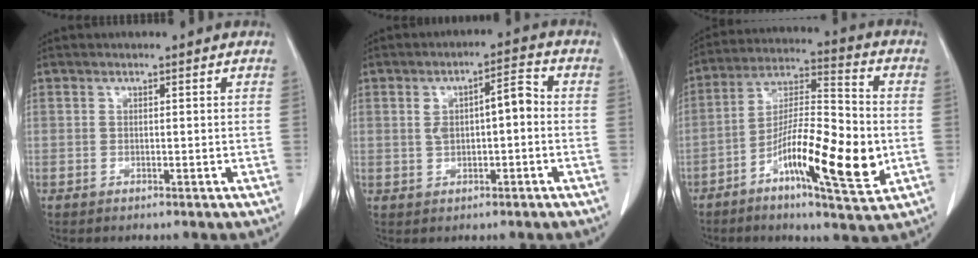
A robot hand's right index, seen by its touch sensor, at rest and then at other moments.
{"total": 5.9, "force": [0.2, 2.2, 5.5], "torque": [-0.098, 0.029, 0.004]}
{"total": 16.2, "force": [-4.7, 3.2, 15.2], "torque": [-0.266, -0.001, -0.079]}